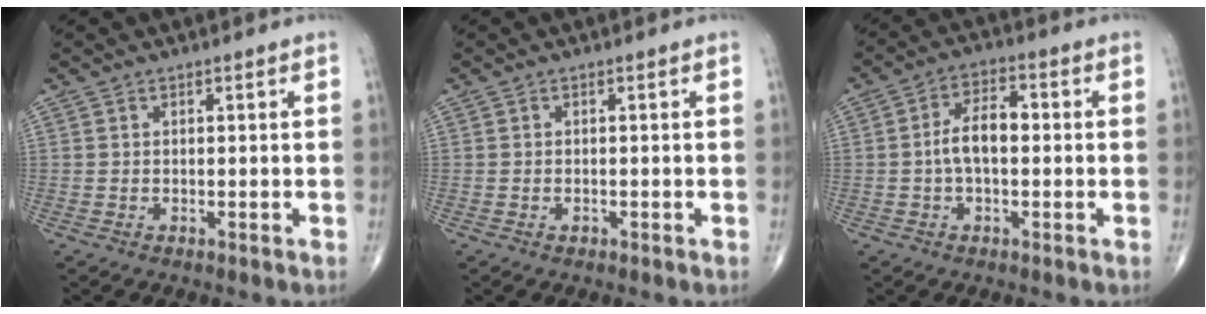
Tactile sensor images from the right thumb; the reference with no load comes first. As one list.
[{"total": 0.6, "force": [-0.2, 0.5, 0.4], "torque": [-0.008, 0.003, -0.003]}, {"total": 7.2, "force": [-0.2, 3.8, 6.1], "torque": [-0.109, 0.024, -0.012]}]